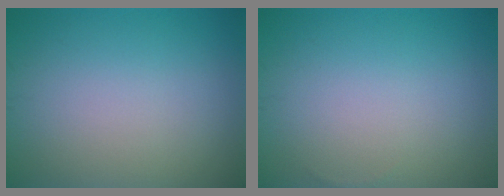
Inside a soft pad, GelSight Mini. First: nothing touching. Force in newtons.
{"total": 0.0}